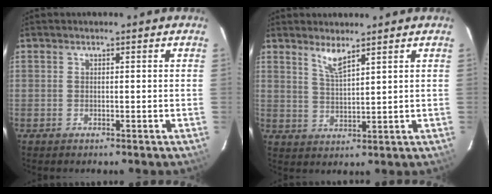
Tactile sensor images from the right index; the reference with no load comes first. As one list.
[{"total": 4.1, "force": [3.1, 0.5, 2.6], "torque": [-0.052, -0.003, 0.063]}]